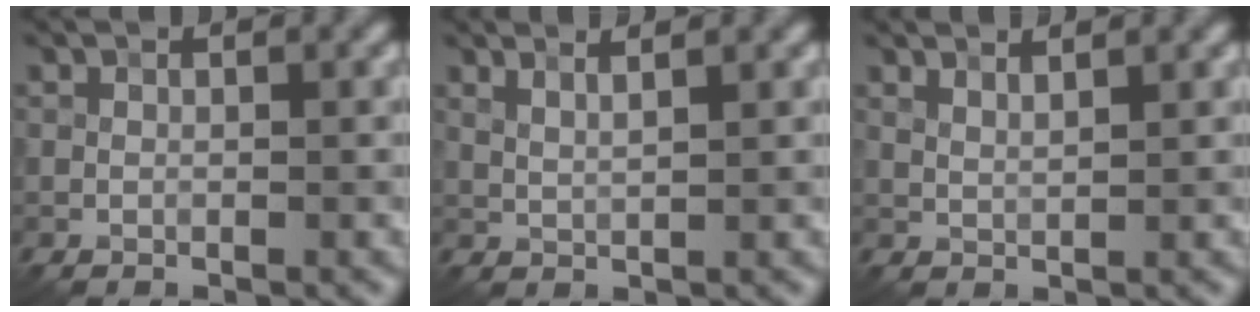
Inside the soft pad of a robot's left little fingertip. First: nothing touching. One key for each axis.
{"total": 2.6, "fx": 1.8, "fy": 0.8, "fz": 1.7, "tx": -0.018, "ty": 0.006, "tz": 0.017}
{"total": 2.0, "fx": 1.7, "fy": 0.5, "fz": 1.1, "tx": -0.017, "ty": 0.002, "tz": 0.022}